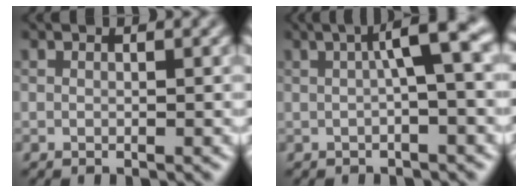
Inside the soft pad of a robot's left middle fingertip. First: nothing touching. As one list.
[{"total": 4.7, "force": [0.7, 0.8, 4.6], "torque": [-0.067, 0.021, 0.005]}]